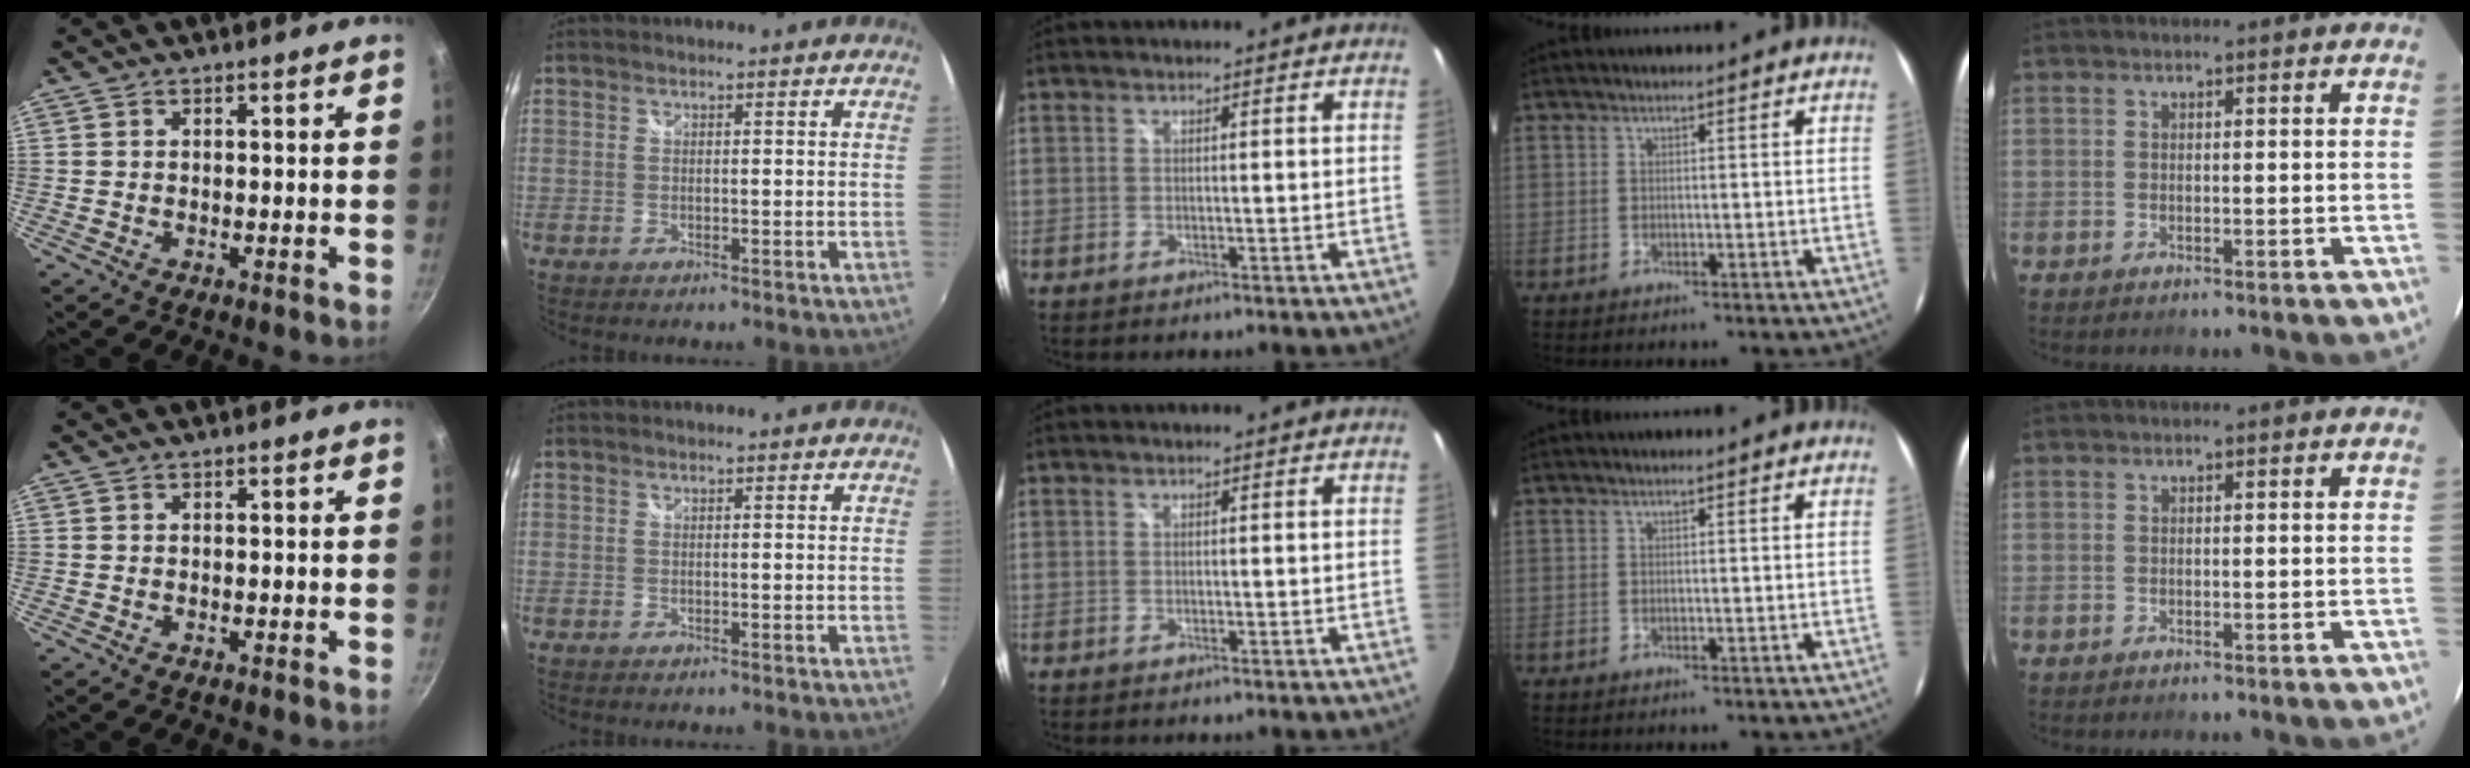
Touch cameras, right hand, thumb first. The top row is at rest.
{}